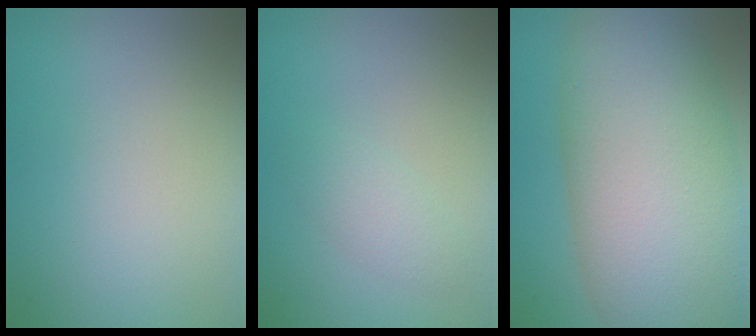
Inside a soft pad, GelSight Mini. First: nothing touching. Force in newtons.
{"total": 1.6, "press": 1.6, "slide": 0.1}
{"total": 14.3, "press": 14.2, "slide": 0.7}